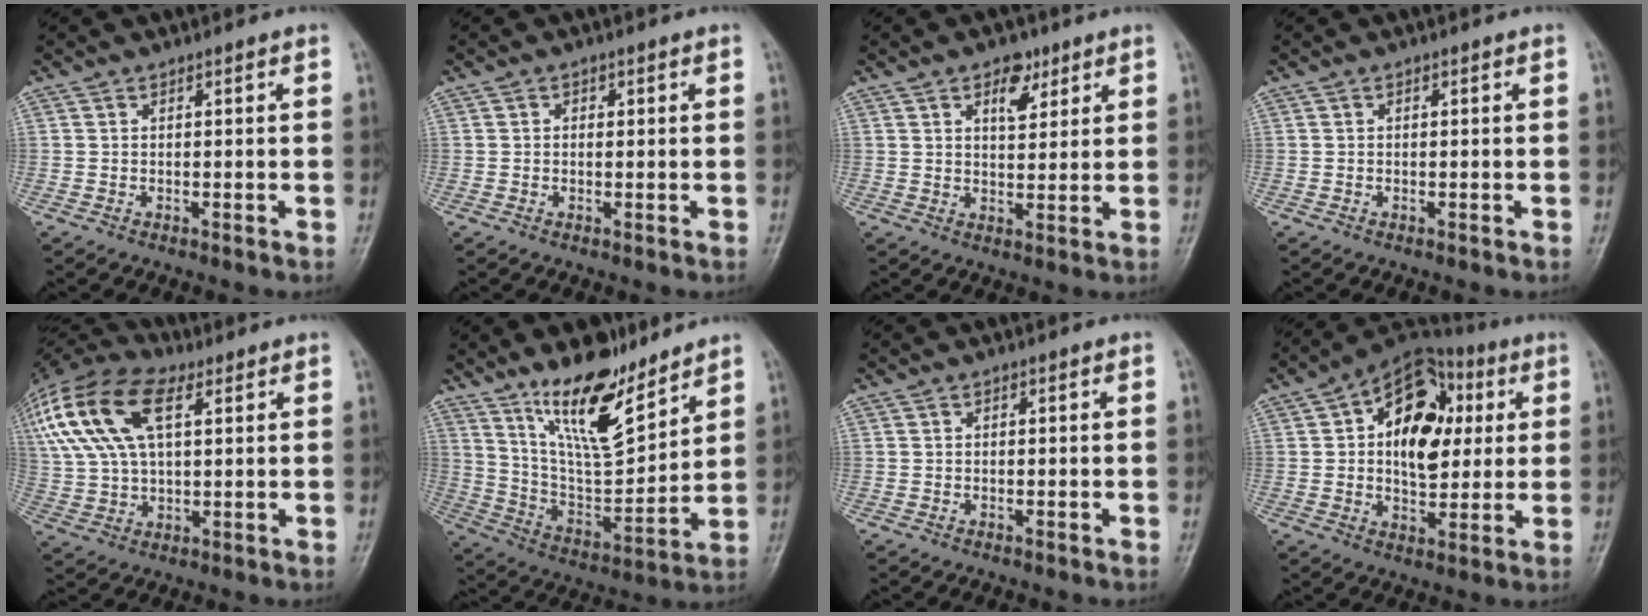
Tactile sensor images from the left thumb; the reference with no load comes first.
{"total": 1.0, "force": [0.1, 0.8, 0.5], "torque": [-0.003, 0.002, 0.000]}
{"total": 5.5, "force": [3.0, 3.2, 3.4], "torque": [-0.027, -0.014, 0.043]}
{"total": 0.0}
{"total": 21.2, "force": [7.8, 11.0, 16.3], "torque": [-0.355, 0.026, 0.143]}
{"total": 16.0, "force": [11.4, 5.3, 9.9], "torque": [-0.136, -0.082, 0.214]}
{"total": 0.0}
{"total": 16.8, "force": [3.4, 10.9, 12.3], "torque": [-0.146, 0.011, 0.046]}